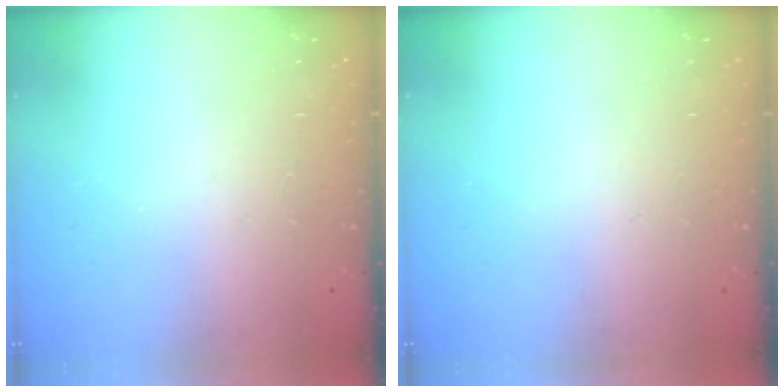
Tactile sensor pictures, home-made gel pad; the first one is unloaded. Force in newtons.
{"total": 0.0}